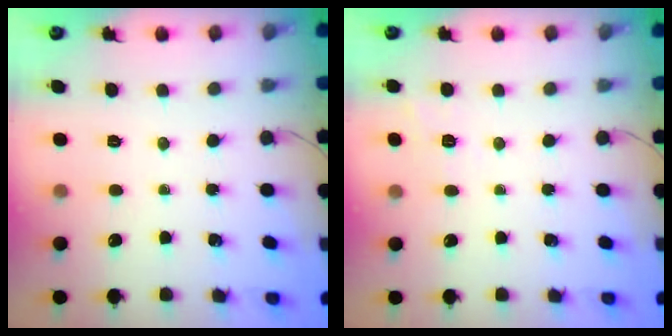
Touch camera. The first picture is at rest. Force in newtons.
{"total": 2.0, "press": 1.5, "slide": 1.4}